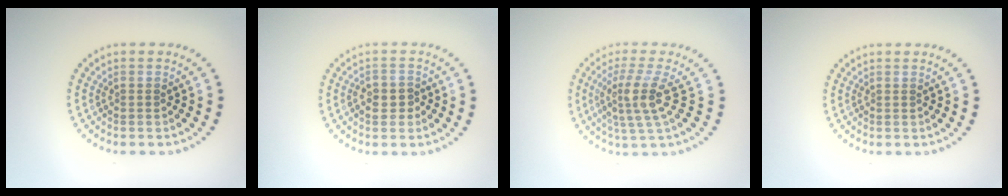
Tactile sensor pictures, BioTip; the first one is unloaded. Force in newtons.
{"total": 1.7, "press": 1.5, "slide": 0.6}
{"total": 3.8, "press": 2.8, "slide": 2.6}
{"total": 0.0}